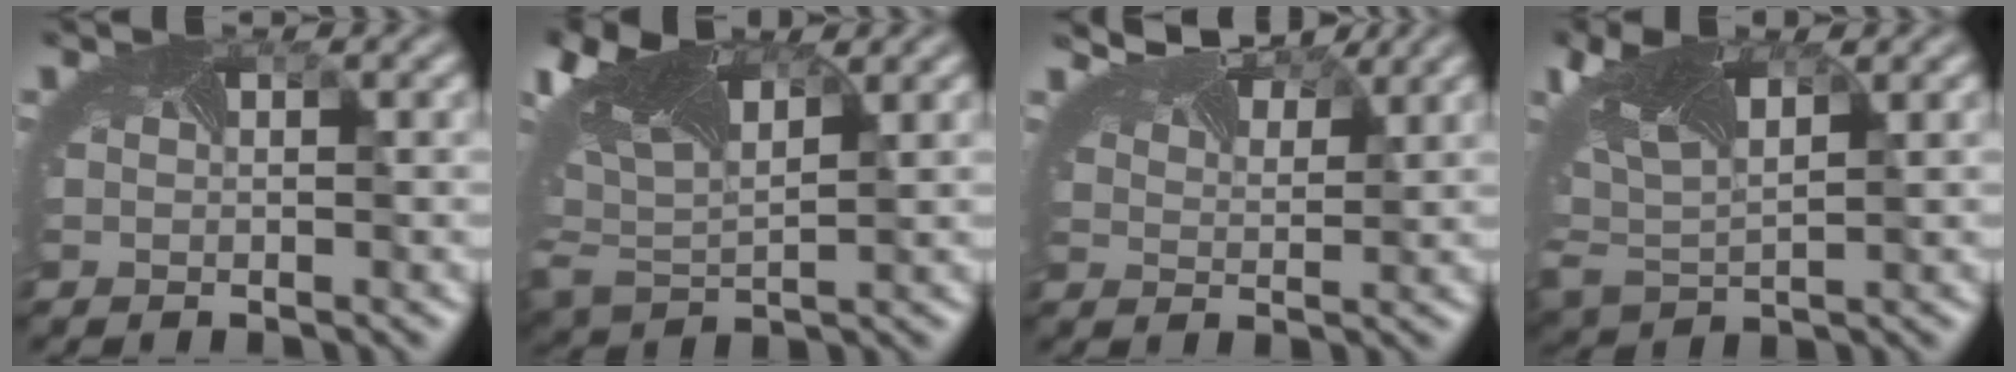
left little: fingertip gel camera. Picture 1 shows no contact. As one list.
[{"total": 9.8, "force": [4.9, 4.6, 7.2], "torque": [-0.150, 0.017, 0.086]}, {"total": 4.8, "force": [4.3, 1.4, 1.8], "torque": [-0.040, 0.011, 0.060]}, {"total": 7.2, "force": [3.2, 3.5, 5.5], "torque": [-0.120, 0.007, 0.057]}]